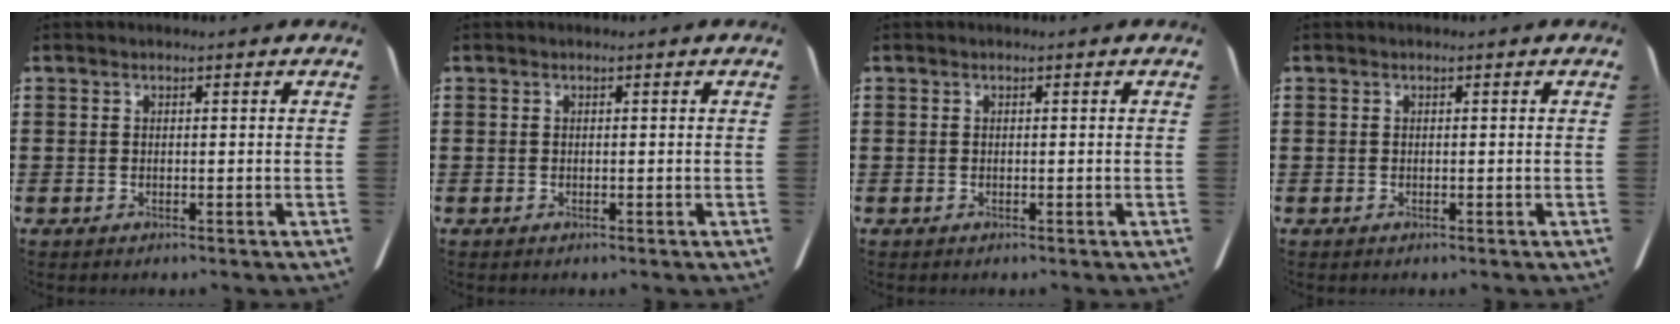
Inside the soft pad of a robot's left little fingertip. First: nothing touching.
{"total": 0.0}
{"total": 0.0}
{"total": 0.0}